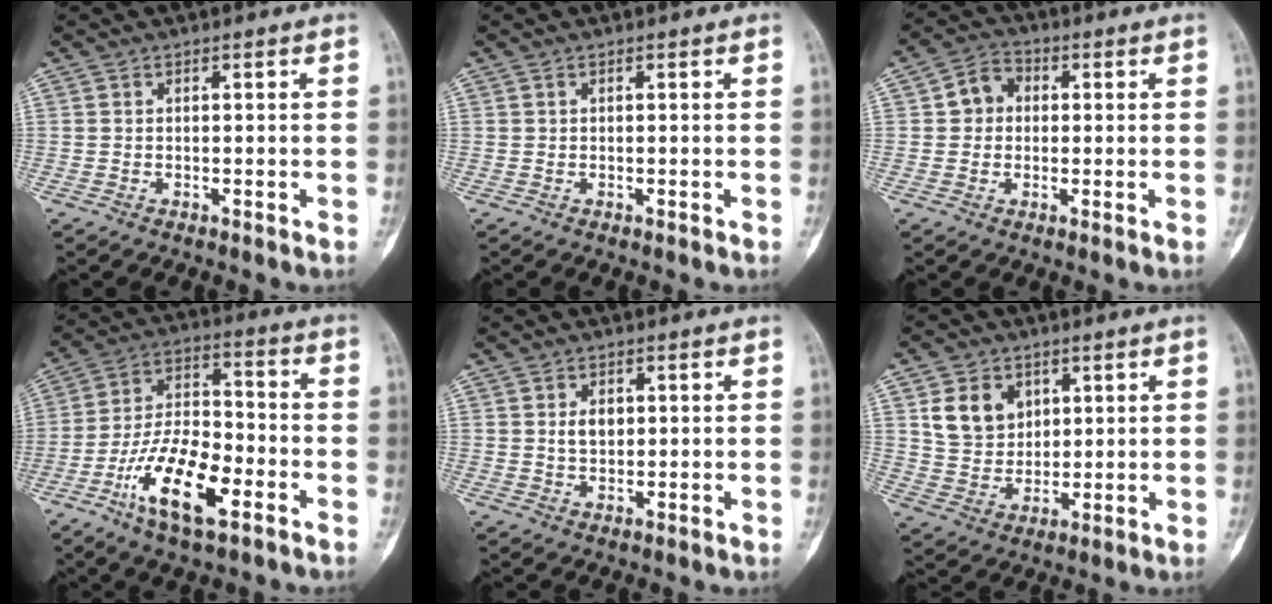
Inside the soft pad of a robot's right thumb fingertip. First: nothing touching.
{"total": 0.0}
{"total": 5.5, "force": [0.5, 4.8, 2.6], "torque": [-0.023, 0.014, -0.001]}
{"total": 15.7, "force": [-7.2, 6.3, 12.5], "torque": [-0.225, 0.039, -0.130]}
{"total": 3.4, "force": [0.8, 2.3, 2.4], "torque": [-0.032, -0.003, 0.015]}
{"total": 9.5, "force": [3.5, 7.5, 4.6], "torque": [-0.051, -0.017, 0.073]}